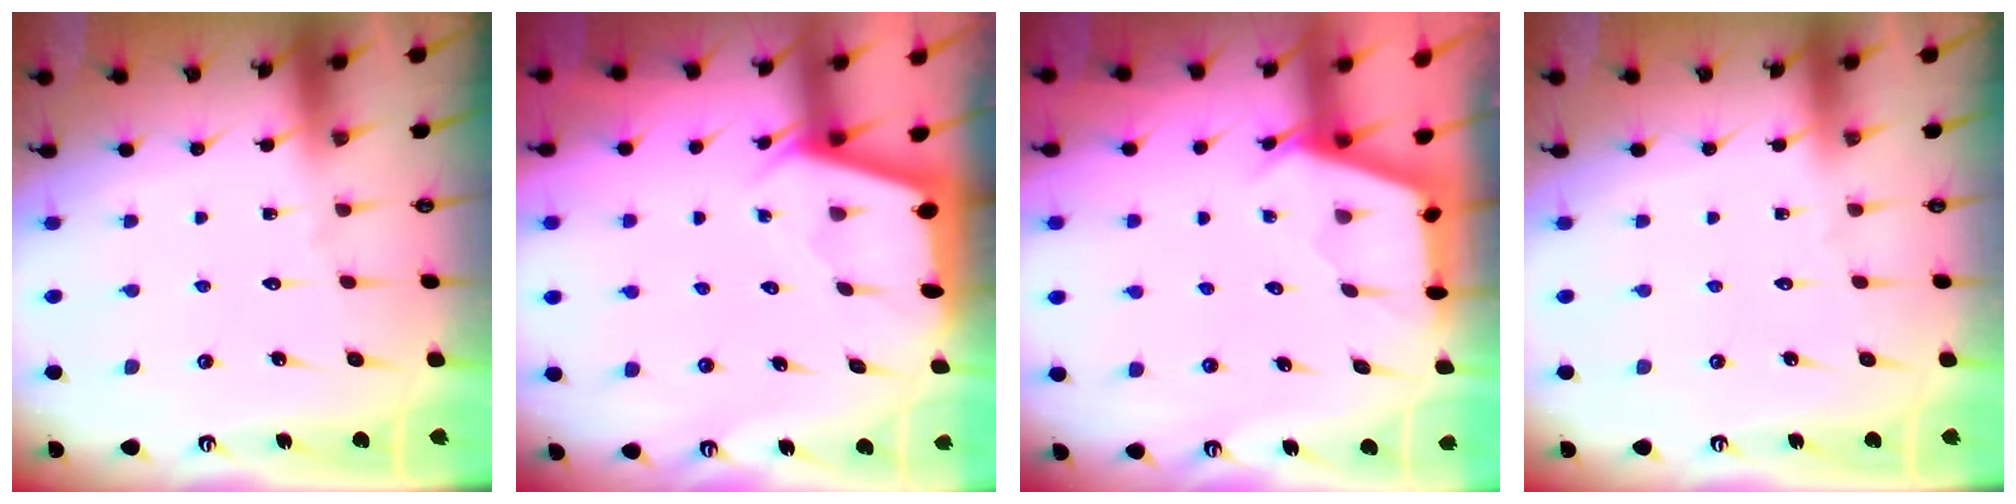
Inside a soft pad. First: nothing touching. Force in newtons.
{"total": 2.2, "press": 2.2, "slide": 0.1}
{"total": 2.7, "press": 2.7, "slide": 0.3}
{"total": 0.0}